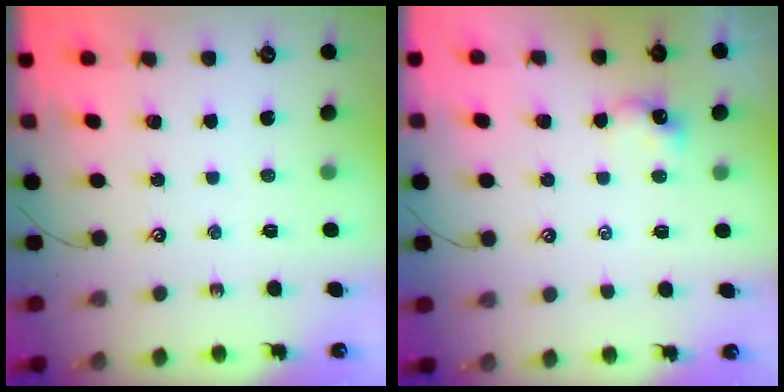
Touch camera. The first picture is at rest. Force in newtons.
{"total": 2.1, "press": 2.1, "slide": 0.2}